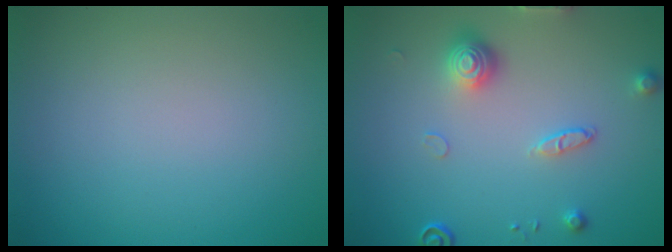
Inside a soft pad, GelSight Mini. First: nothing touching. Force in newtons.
{"total": 3.0, "press": 2.8, "slide": 1.1}